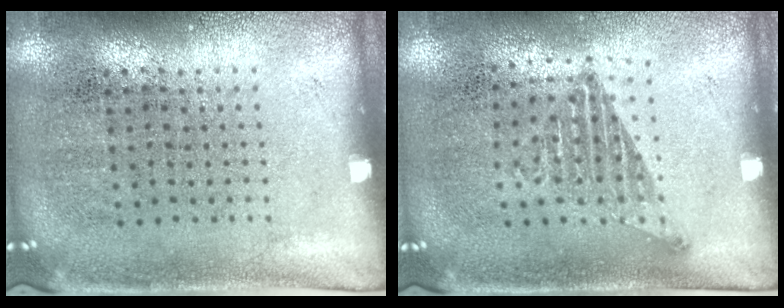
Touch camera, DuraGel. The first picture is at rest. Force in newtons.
{"total": 1.1, "press": 1.0, "slide": 0.5}